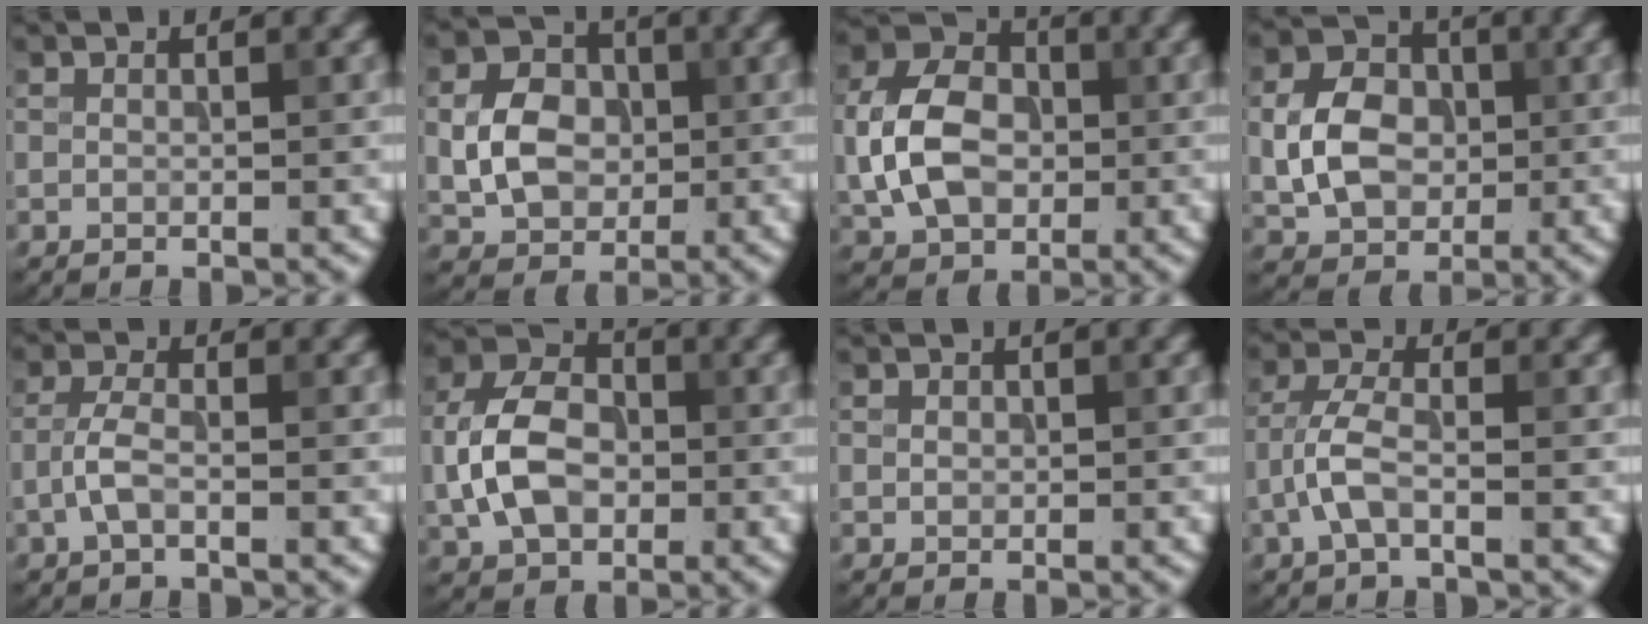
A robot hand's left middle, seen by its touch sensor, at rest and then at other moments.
{"total": 5.2, "force": [-0.1, 4.2, 3.2], "torque": [-0.060, 0.007, -0.004]}
{"total": 7.3, "force": [-0.6, 5.4, 4.9], "torque": [-0.104, 0.012, -0.020]}
{"total": 5.8, "force": [-0.1, 4.5, 3.7], "torque": [-0.072, 0.008, -0.005]}
{"total": 2.3, "force": [-0.9, 0.8, 1.9], "torque": [-0.044, 0.006, -0.025]}
{"total": 6.8, "force": [-0.9, 4.8, 4.7], "torque": [-0.094, 0.010, -0.024]}
{"total": 0.6, "force": [0.2, 0.6, 0.2], "torque": [-0.001, -0.002, 0.003]}
{"total": 3.3, "force": [-1.2, 1.3, 2.8], "torque": [-0.063, 0.008, -0.033]}